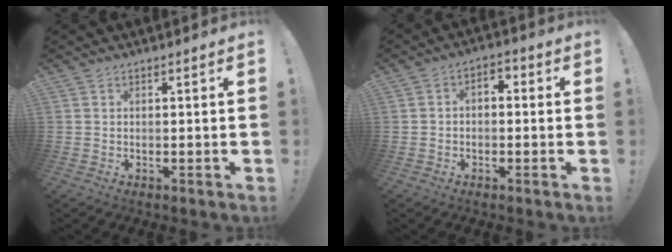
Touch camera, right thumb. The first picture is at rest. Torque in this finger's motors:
{"motor_torque": [-0.19, 0.17, -0.27, 0.24, 0.12]}